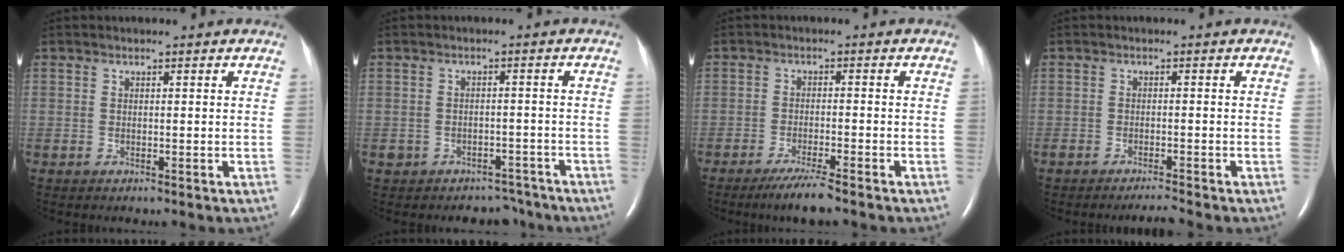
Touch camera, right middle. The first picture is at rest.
{"total": 4.5, "force": [-3.4, 2.9, -0.2], "torque": [0.009, 0.025, -0.042]}
{"total": 4.7, "force": [-3.6, -0.2, 2.9], "torque": [-0.058, -0.013, -0.067]}
{"total": 1.8, "force": [-1.7, -0.5, 0.4], "torque": [-0.010, -0.009, -0.029]}